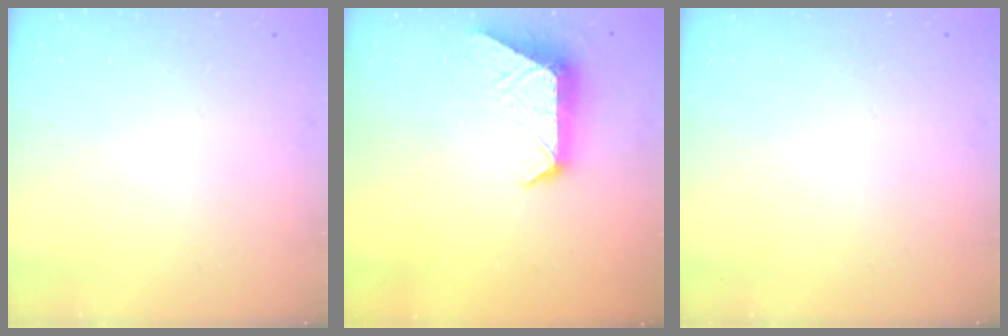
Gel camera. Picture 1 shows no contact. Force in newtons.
{"total": 10.4, "press": 10.4, "slide": 0.3}
{"total": 0.0}